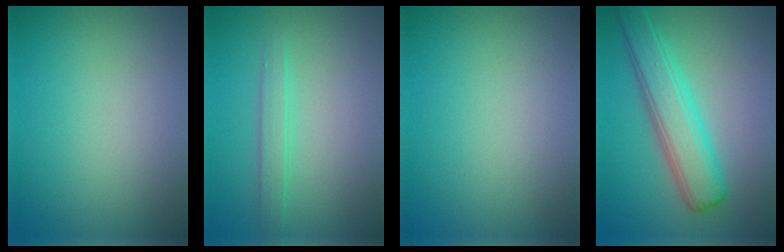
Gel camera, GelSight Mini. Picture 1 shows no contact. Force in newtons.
{"total": 1.7, "press": 1.7, "slide": 0.1}
{"total": 0.0}
{"total": 5.3, "press": 5.3, "slide": 0.1}